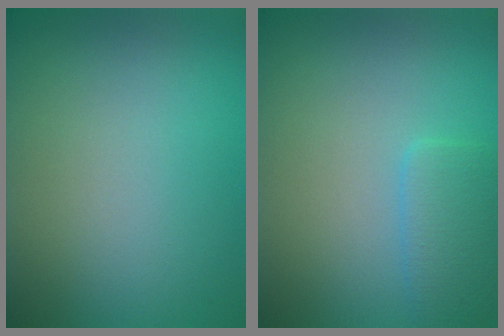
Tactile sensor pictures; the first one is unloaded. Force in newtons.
{"total": 2.4, "press": 2.4, "slide": 0.1}